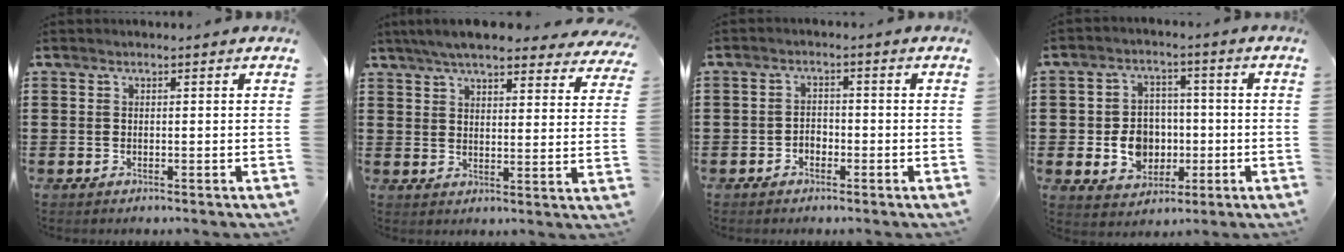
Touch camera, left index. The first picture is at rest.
{"total": 6.9, "force": [6.3, 0.7, 2.8], "torque": [-0.077, -0.017, 0.113]}
{"total": 1.9, "force": [-1.4, 1.1, 0.5], "torque": [-0.014, 0.004, -0.032]}
{"total": 7.1, "force": [-1.0, 6.1, 3.5], "torque": [-0.078, 0.014, -0.018]}